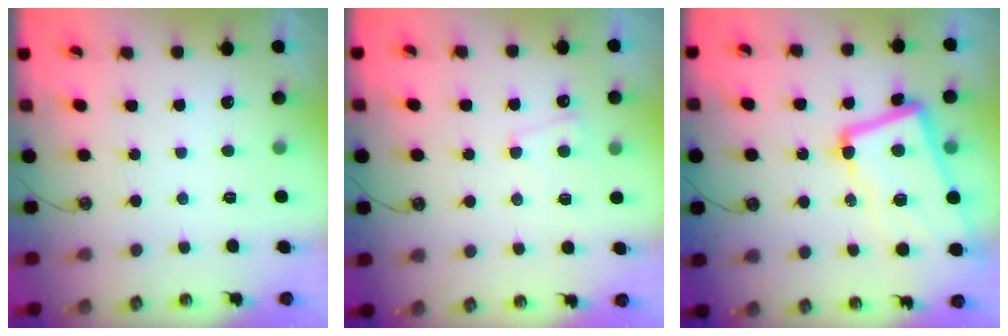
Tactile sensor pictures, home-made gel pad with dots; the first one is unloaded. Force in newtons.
{"total": 2.3, "press": 2.3, "slide": 0.5}
{"total": 14.4, "press": 14.1, "slide": 2.7}